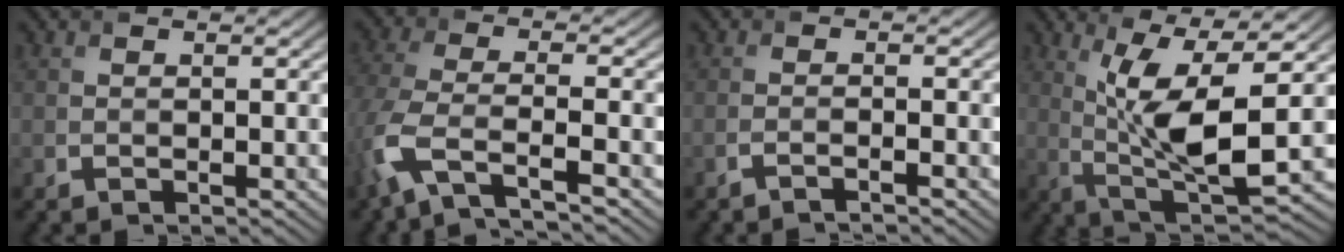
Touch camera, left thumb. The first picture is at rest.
{"total": 7.7, "force": [-4.7, 2.4, 5.6], "torque": [-0.140, -0.011, -0.103]}
{"total": 1.6, "force": [-1.4, 0.1, 0.6], "torque": [-0.001, 0.004, -0.038]}
{"total": 10.7, "force": [1.1, 3.1, 10.2], "torque": [-0.199, -0.002, 0.027]}